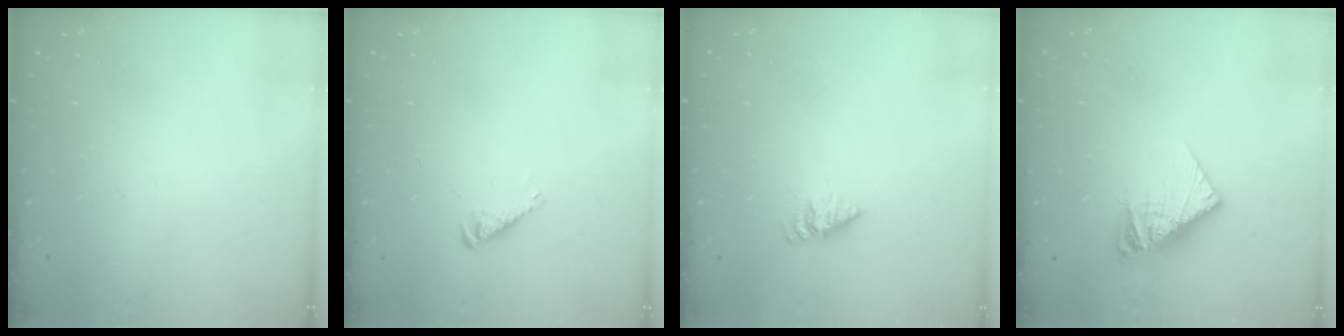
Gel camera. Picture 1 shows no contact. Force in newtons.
{"total": 2.5, "press": 2.5, "slide": 0.1}
{"total": 1.6, "press": 1.6, "slide": 0.1}
{"total": 10.6, "press": 10.6, "slide": 1.0}